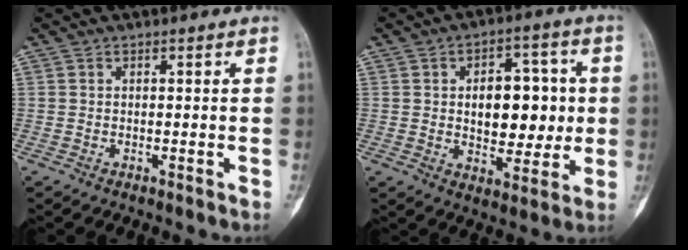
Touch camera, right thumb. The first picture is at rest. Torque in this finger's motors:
{"motor_torque": [0.89, 0.96, 0.10, -0.04, 0.10]}